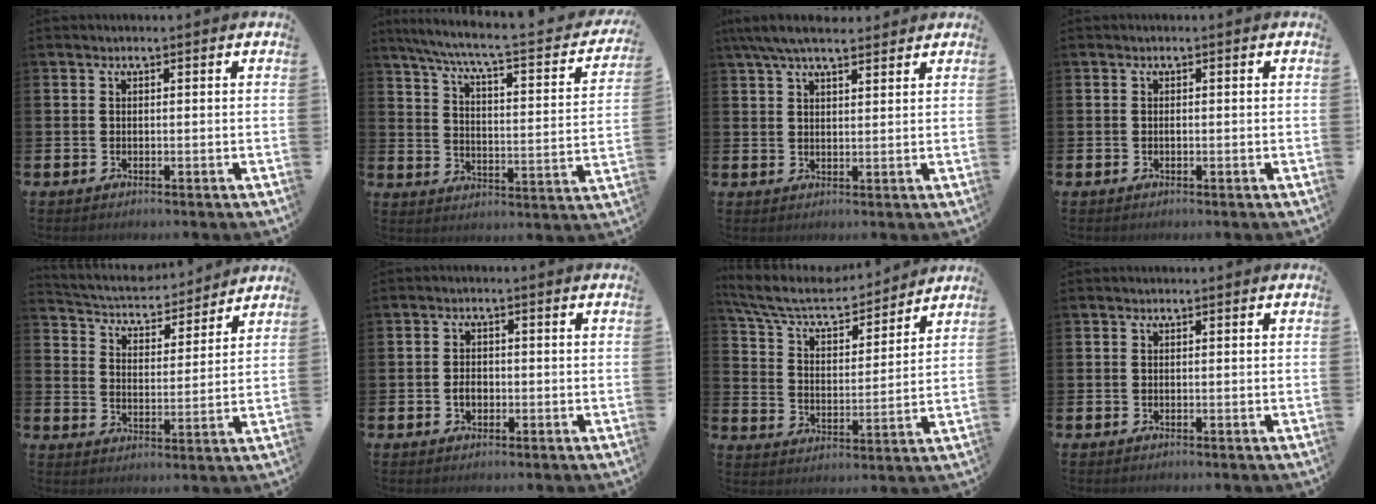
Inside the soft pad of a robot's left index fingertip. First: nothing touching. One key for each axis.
{"total": 6.6, "fx": 5.5, "fy": 0.7, "fz": 3.7, "tx": -0.090, "ty": -0.045, "tz": 0.083}
{"total": 5.8, "fx": 5.0, "fy": 1.5, "fz": 2.5, "tx": -0.062, "ty": -0.009, "tz": 0.093}
{"total": 0.0}
{"total": 5.1, "fx": 4.9, "fy": 1.4, "fz": 0.6, "tx": -0.045, "ty": -0.039, "tz": 0.081}
{"total": 2.1, "fx": -0.5, "fy": 1.5, "fz": 1.3, "tx": -0.018, "ty": 0.003, "tz": -0.014}
{"total": 8.1, "fx": 7.3, "fy": 2.0, "fz": 2.8, "tx": -0.096, "ty": -0.049, "tz": 0.127}
{"total": 0.0}